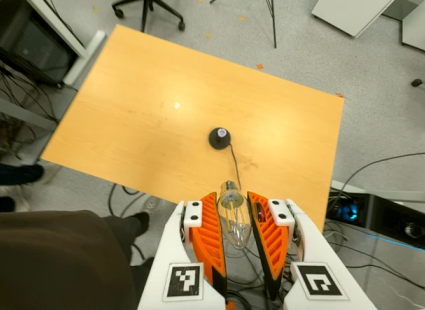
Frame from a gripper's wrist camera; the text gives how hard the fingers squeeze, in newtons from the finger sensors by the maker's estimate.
{"total": 12.3, "left": 12.9, "right": 11.7}